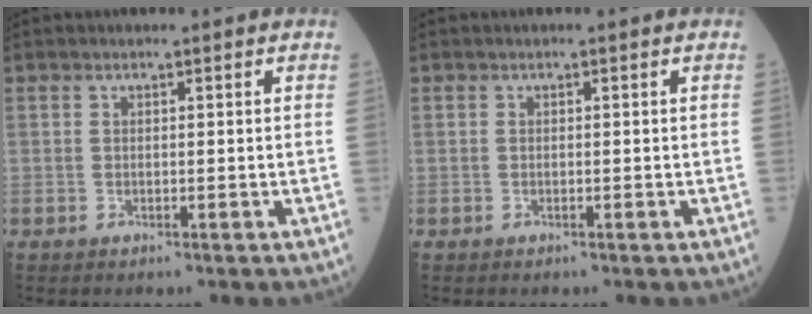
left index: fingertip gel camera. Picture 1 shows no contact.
{"total": 0.0}